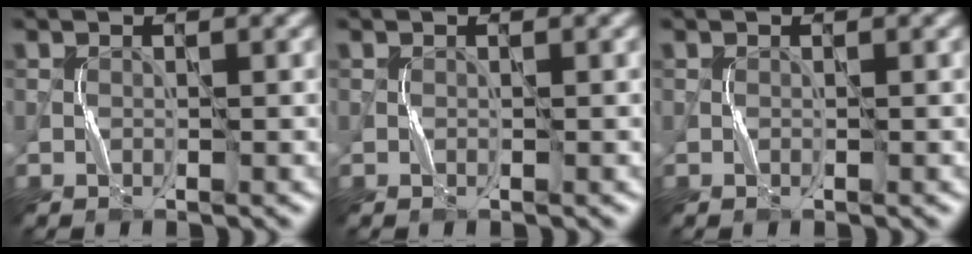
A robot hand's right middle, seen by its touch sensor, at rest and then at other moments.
{"total": 0.0}
{"total": 0.0}